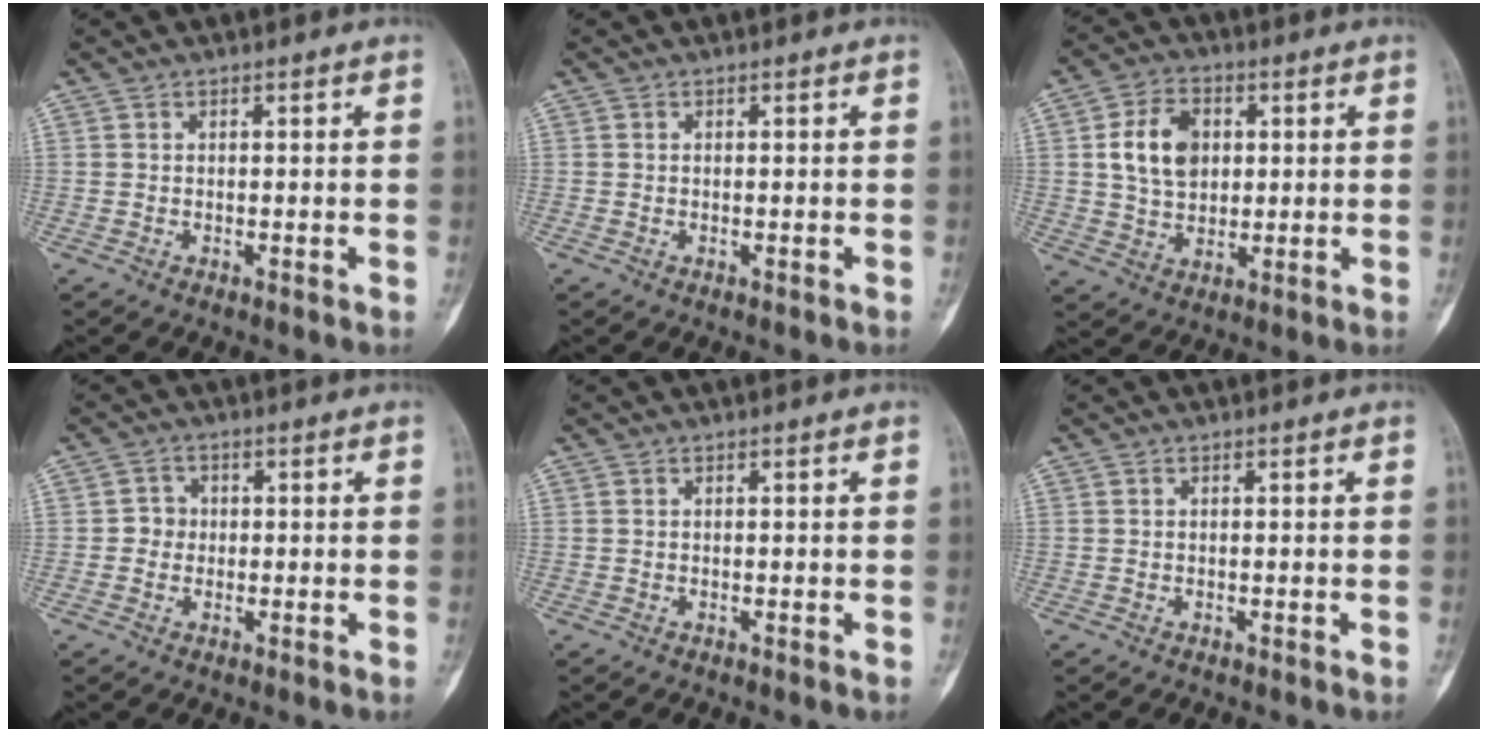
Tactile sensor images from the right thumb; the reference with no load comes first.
{"total": 0.0}
{"total": 10.0, "force": [1.9, 7.2, 6.7], "torque": [-0.098, -0.001, 0.036]}
{"total": 3.3, "force": [-0.3, 3.1, 1.2], "torque": [0.002, 0.009, -0.012]}
{"total": 0.0}
{"total": 0.0}